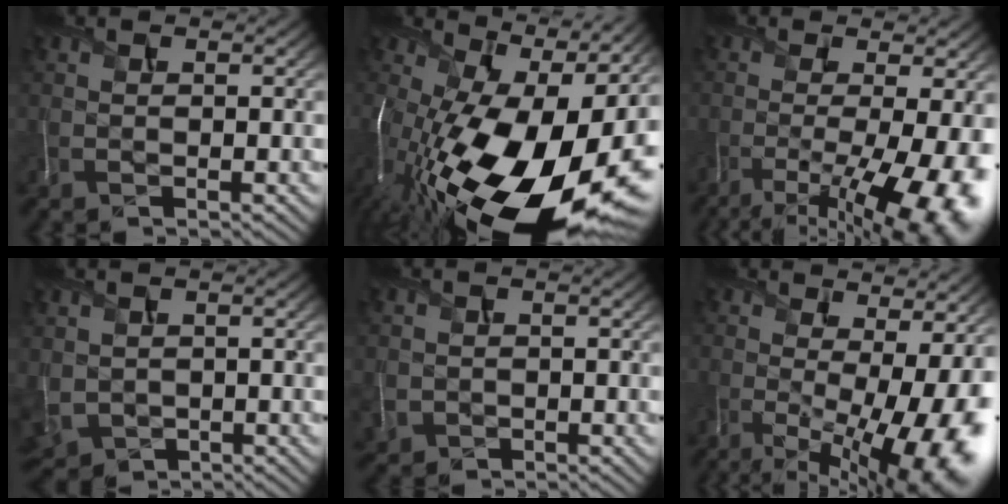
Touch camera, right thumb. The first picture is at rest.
{"total": 20.0, "force": [-4.7, 10.4, 16.4], "torque": [-0.281, -0.043, -0.068]}
{"total": 14.2, "force": [-5.9, 4.8, 12.0], "torque": [-0.165, -0.035, -0.067]}
{"total": 3.0, "force": [0.5, 2.6, 1.6], "torque": [-0.066, -0.013, 0.020]}
{"total": 1.4, "force": [-0.4, 1.3, 0.0], "torque": [-0.010, -0.011, -0.002]}
{"total": 16.5, "force": [-3.2, 6.5, 14.9], "torque": [-0.177, -0.027, -0.025]}